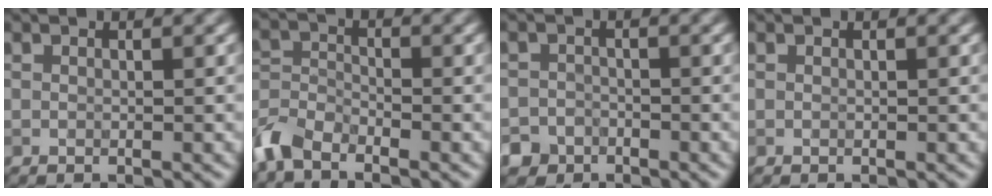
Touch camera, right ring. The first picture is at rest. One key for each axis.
{"total": 4.6, "fx": -3.6, "fy": 1.9, "fz": 2.1, "tx": -0.047, "ty": -0.003, "tz": -0.085}
{"total": 3.7, "fx": -2.8, "fy": 2.5, "fz": 0.2, "tx": 0.016, "ty": -0.003, "tz": -0.045}
{"total": 0.0}